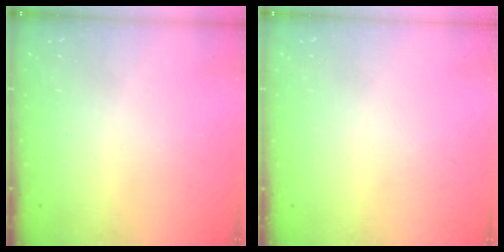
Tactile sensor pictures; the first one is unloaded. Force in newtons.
{"total": 0.0}